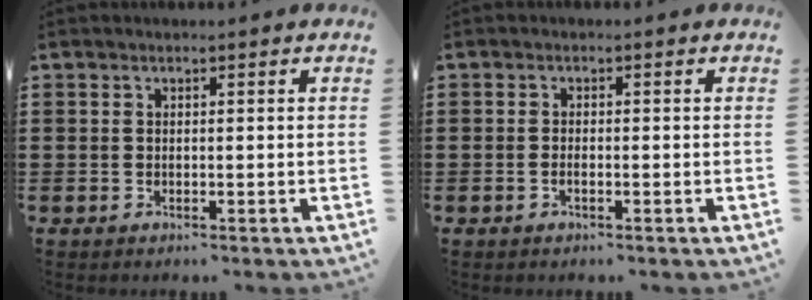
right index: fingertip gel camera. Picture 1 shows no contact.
{"total": 0.8, "force": [-0.4, 0.0, 0.7], "torque": [-0.015, -0.008, -0.004]}